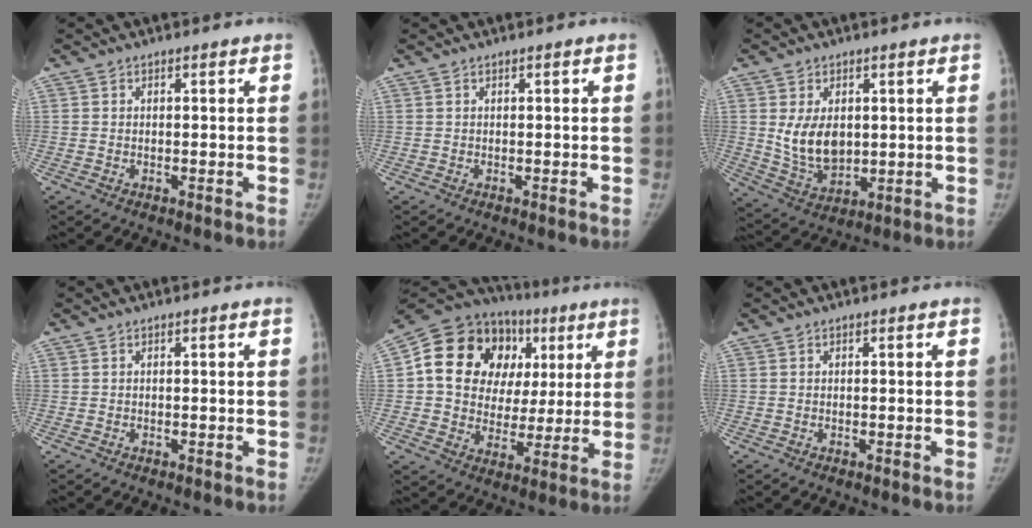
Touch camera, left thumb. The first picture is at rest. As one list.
[{"total": 0.0}, {"total": 9.7, "force": [1.6, 6.6, 7.0], "torque": [-0.099, -0.019, 0.047]}, {"total": 0.0}, {"total": 22.2, "force": [6.0, 17.4, 12.4], "torque": [-0.161, 0.039, 0.103]}, {"total": 0.0}]